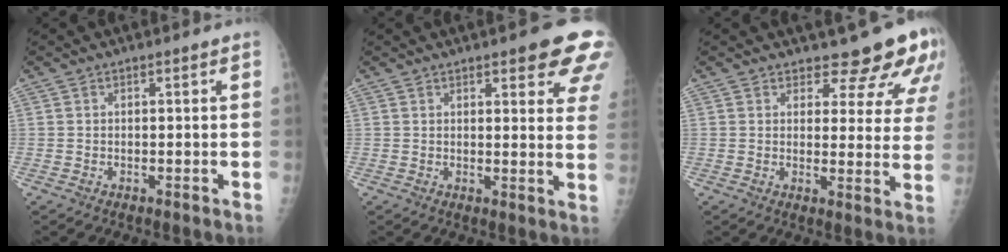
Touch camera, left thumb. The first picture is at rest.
{"total": 11.6, "force": [7.0, 3.3, 8.6], "torque": [-0.072, -0.029, 0.074]}
{"total": 10.8, "force": [9.4, 3.9, 3.6], "torque": [-0.003, -0.067, 0.097]}